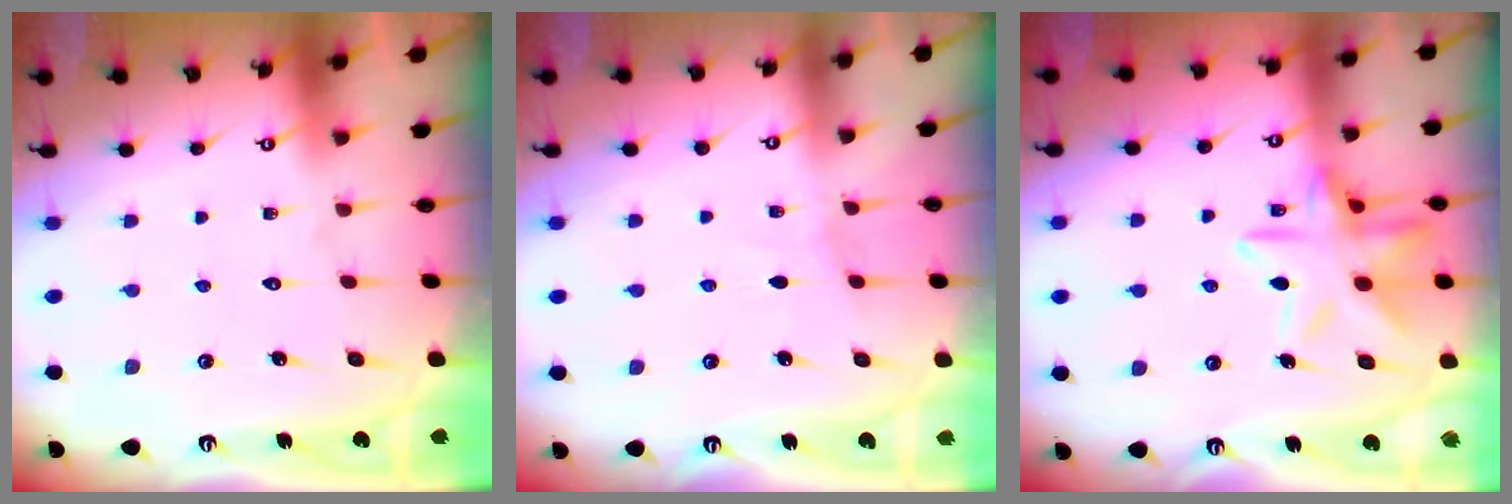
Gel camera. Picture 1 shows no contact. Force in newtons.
{"total": 2.7, "press": 2.7, "slide": 0.3}
{"total": 14.6, "press": 14.6, "slide": 1.1}